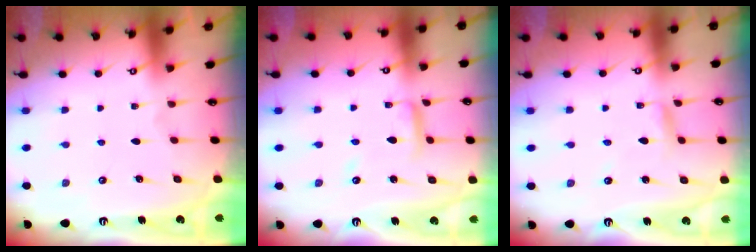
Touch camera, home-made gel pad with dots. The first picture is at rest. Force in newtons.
{"total": 7.3, "press": 7.3, "slide": 0.4}
{"total": 3.1, "press": 3.1, "slide": 0.2}